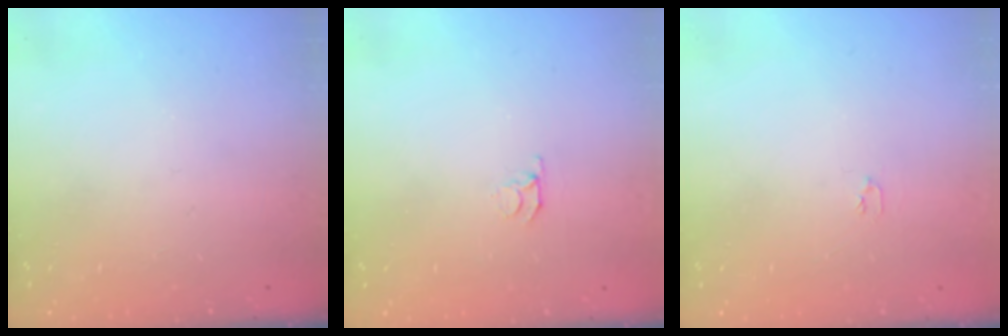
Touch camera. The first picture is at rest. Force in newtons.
{"total": 3.0, "press": 3.0, "slide": 0.3}
{"total": 2.9, "press": 2.9, "slide": 0.4}